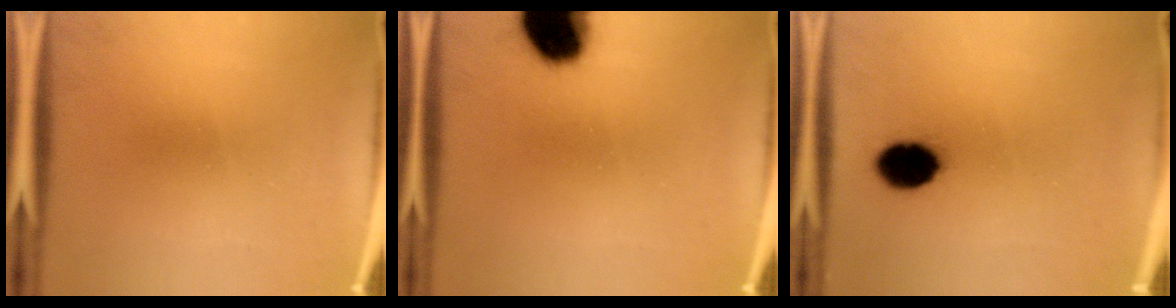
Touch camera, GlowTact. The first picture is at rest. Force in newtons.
{"total": 16.4}
{"total": 8.6}